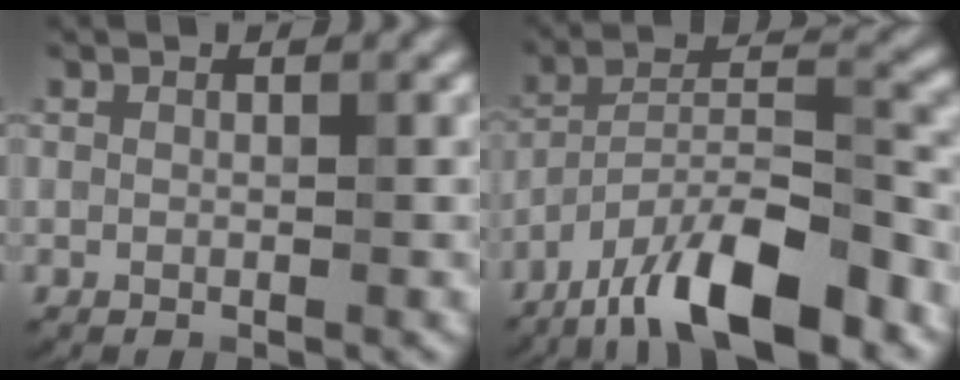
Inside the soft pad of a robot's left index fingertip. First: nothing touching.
{"total": 11.4, "force": [-8.1, 2.7, 7.5], "torque": [-0.120, 0.015, -0.149]}